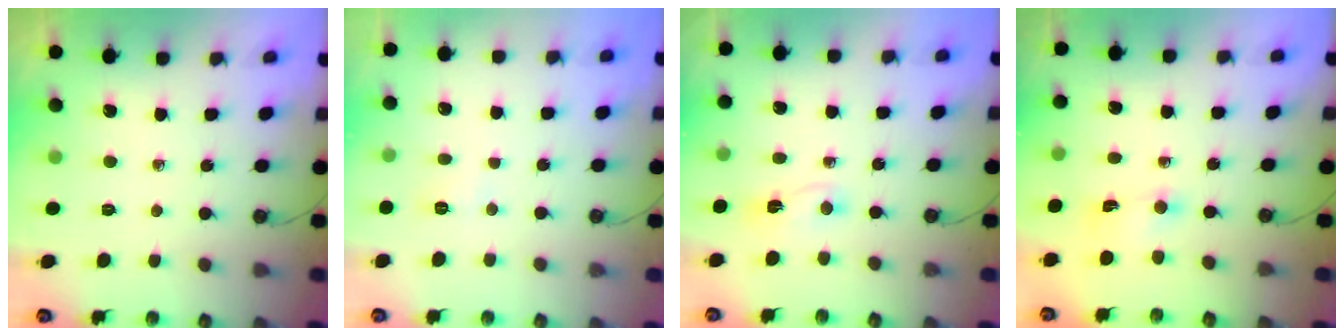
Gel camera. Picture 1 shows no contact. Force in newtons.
{"total": 3.0, "press": 2.9, "slide": 0.7}
{"total": 2.3, "press": 2.3, "slide": 0.4}
{"total": 2.0, "press": 2.0, "slide": 0.1}